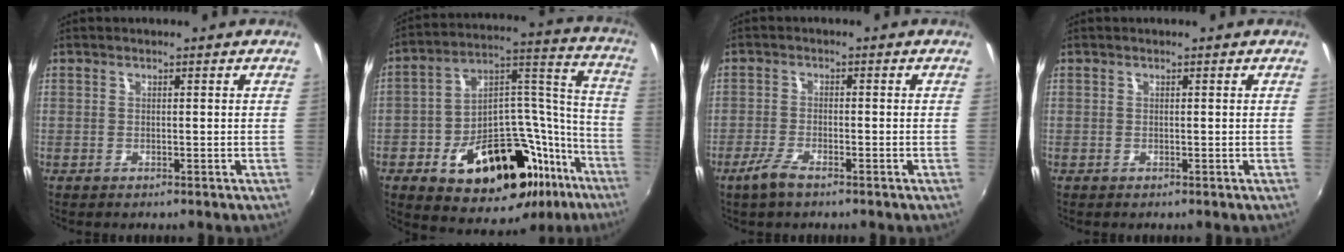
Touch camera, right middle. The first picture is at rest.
{"total": 29.1, "force": [-16.5, 16.3, 17.6], "torque": [-0.264, 0.063, -0.220]}
{"total": 4.1, "force": [-2.9, 1.0, 2.6], "torque": [-0.069, -0.007, -0.059]}
{"total": 0.0}